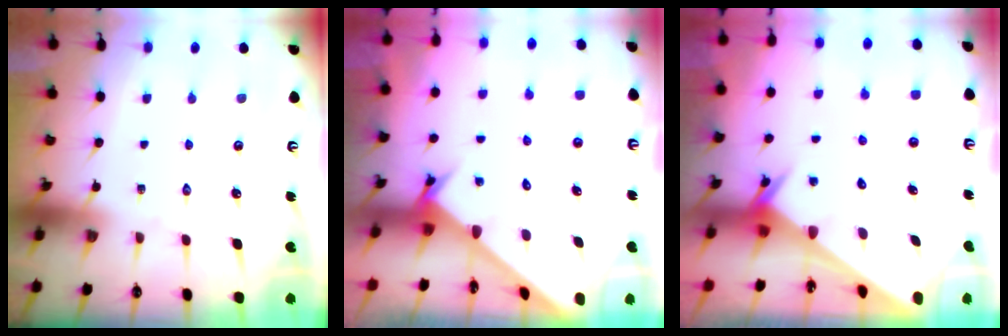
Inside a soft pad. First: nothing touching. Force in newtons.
{"total": 2.4, "press": 2.4, "slide": 0.2}
{"total": 3.3, "press": 3.2, "slide": 0.3}